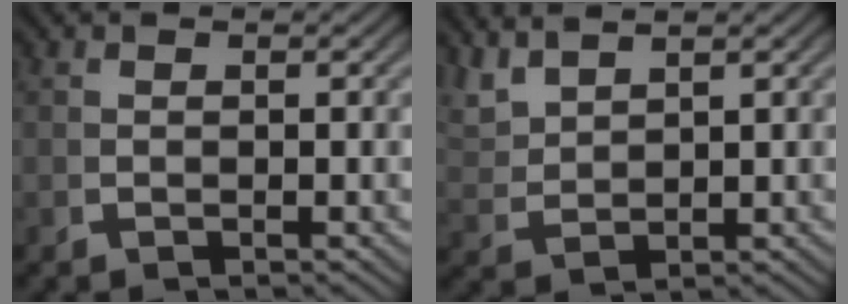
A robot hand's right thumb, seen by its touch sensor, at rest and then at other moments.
{"total": 3.2, "force": [2.7, 1.0, 1.4], "torque": [-0.035, 0.003, 0.065]}